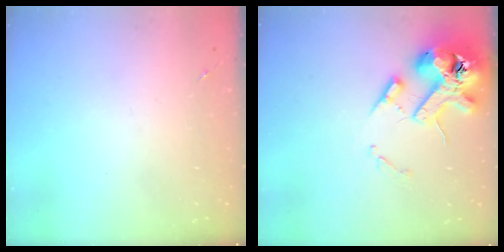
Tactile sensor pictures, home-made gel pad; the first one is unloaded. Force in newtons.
{"total": 14.5, "press": 14.3, "slide": 2.0}